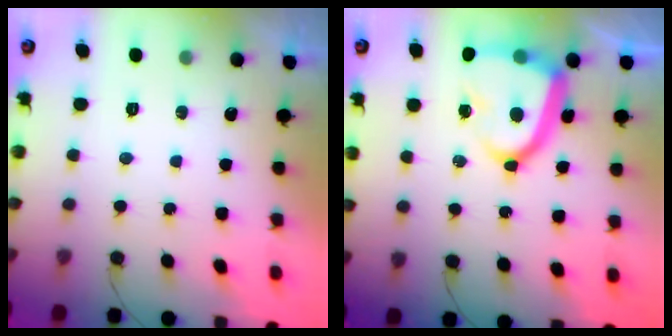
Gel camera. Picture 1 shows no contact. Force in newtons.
{"total": 16.3, "press": 16.2, "slide": 1.7}